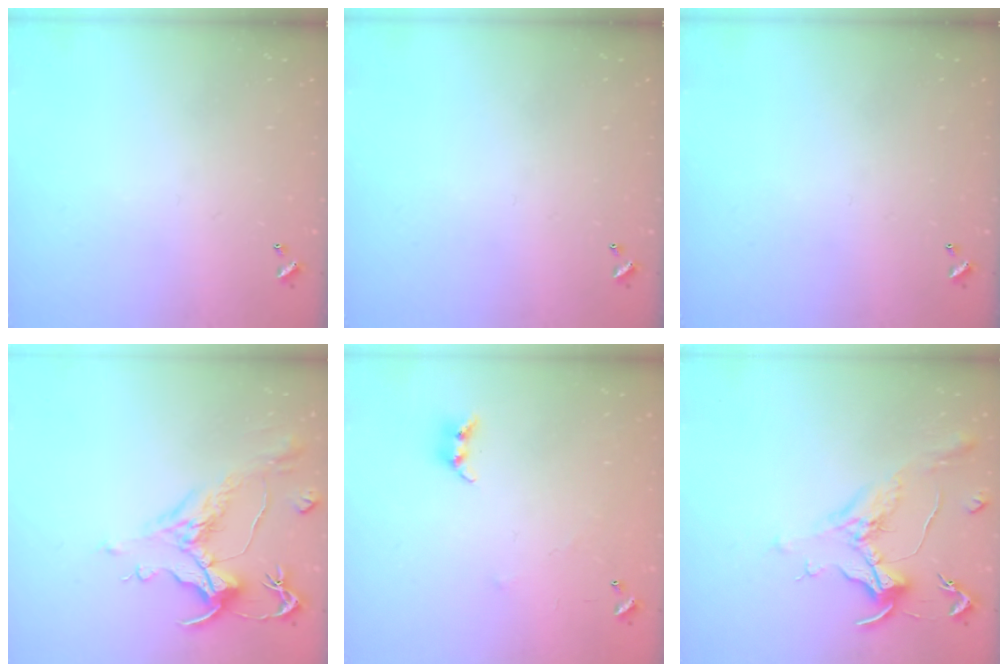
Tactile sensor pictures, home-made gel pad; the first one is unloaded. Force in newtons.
{"total": 0.0}
{"total": 0.0}
{"total": 1.5, "press": 0.5, "slide": 1.4}
{"total": 5.1, "press": 5.1, "slide": 0.5}
{"total": 1.8, "press": 1.5, "slide": 0.9}